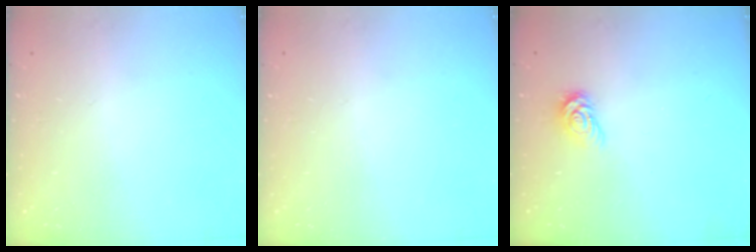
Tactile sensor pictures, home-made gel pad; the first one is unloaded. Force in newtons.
{"total": 0.0}
{"total": 3.9, "press": 3.9, "slide": 0.4}